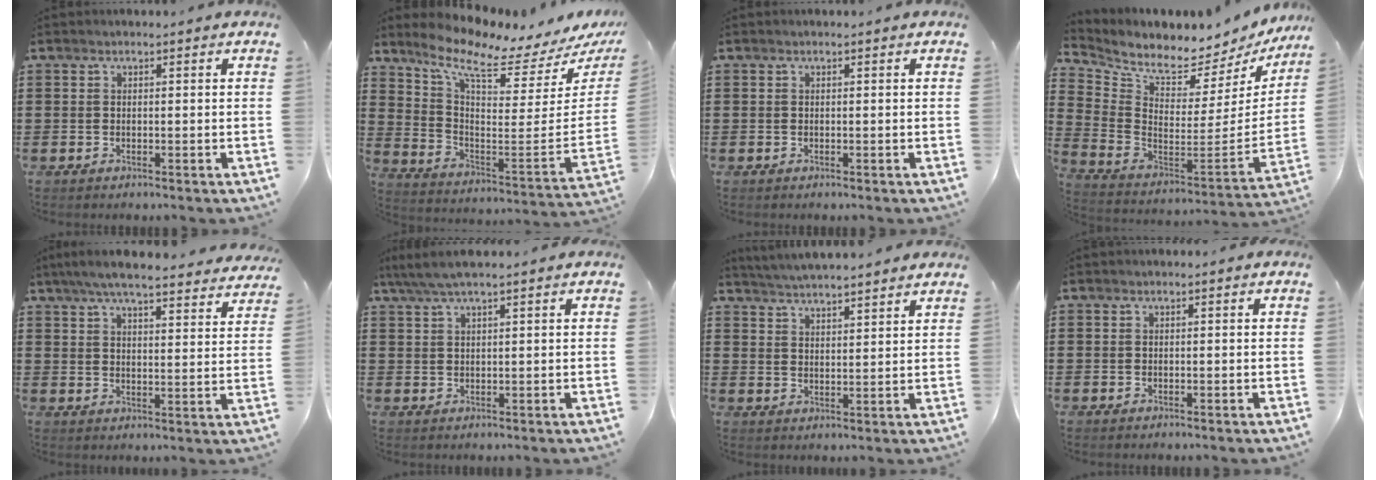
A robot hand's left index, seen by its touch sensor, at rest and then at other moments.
{"total": 8.0, "force": [5.8, 1.3, 5.4], "torque": [-0.118, -0.055, 0.088]}
{"total": 0.0}
{"total": 5.0, "force": [4.8, 0.7, 1.3], "torque": [-0.060, -0.065, 0.079]}
{"total": 6.3, "force": [5.6, 0.3, 2.8], "torque": [-0.073, -0.024, 0.099]}
{"total": 3.4, "force": [2.3, 0.3, 2.6], "torque": [-0.052, 0.004, 0.041]}
{"total": 3.7, "force": [3.7, -0.4, -0.1], "torque": [-0.011, -0.018, 0.066]}
{"total": 0.0}